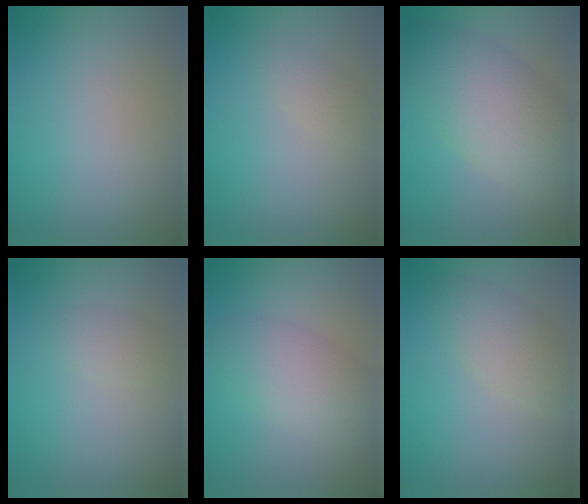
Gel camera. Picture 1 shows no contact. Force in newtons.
{"total": 1.2, "press": 1.2, "slide": 0.0}
{"total": 7.8, "press": 7.8, "slide": 0.6}
{"total": 1.4, "press": 1.4, "slide": 0.1}
{"total": 4.5, "press": 4.5, "slide": 0.2}
{"total": 3.1, "press": 3.1, "slide": 0.1}